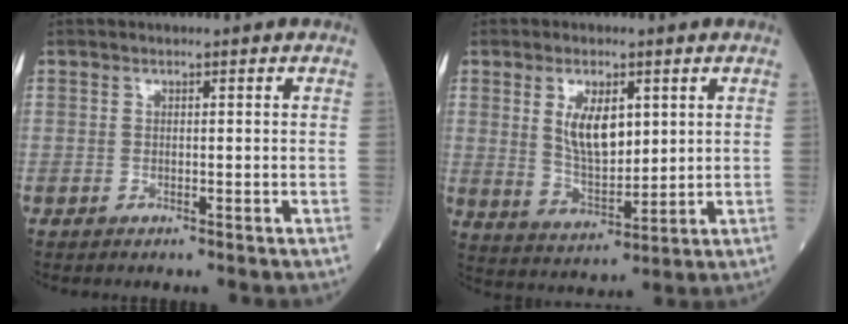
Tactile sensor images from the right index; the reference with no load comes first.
{"total": 8.1, "force": [2.5, 3.4, 6.9], "torque": [-0.131, 0.000, 0.054]}